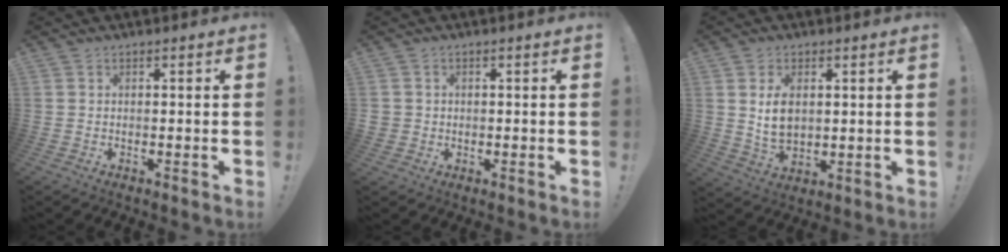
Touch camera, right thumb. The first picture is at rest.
{"total": 2.4, "force": [0.3, 2.3, 0.6], "torque": [-0.011, 0.002, 0.007]}
{"total": 8.0, "force": [2.1, 5.5, 5.4], "torque": [-0.089, -0.008, 0.036]}